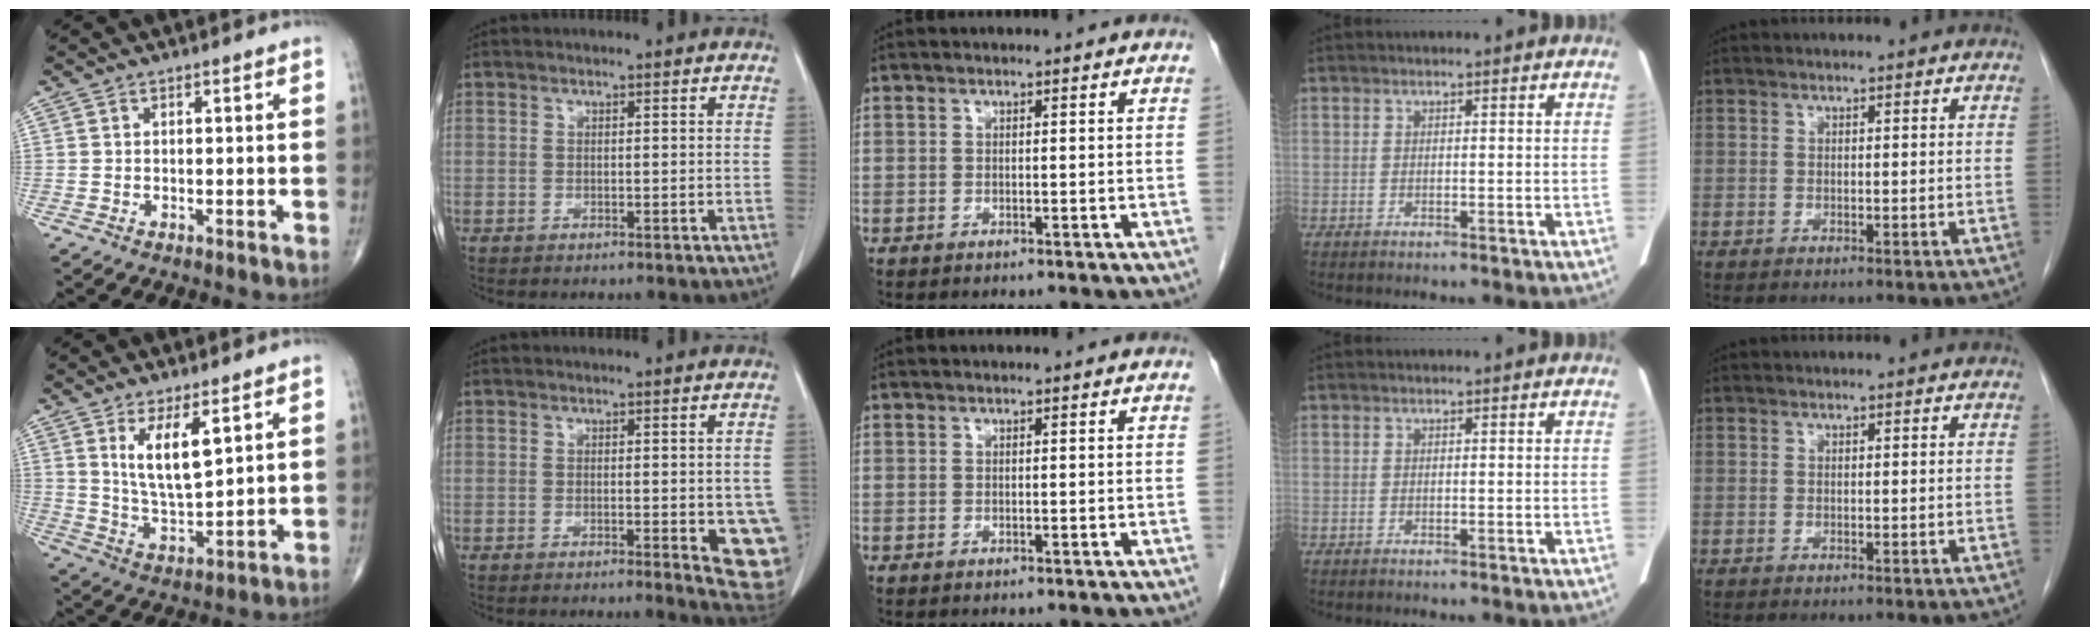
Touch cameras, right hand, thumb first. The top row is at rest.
{"thumb": {"total": 9.4, "force": [4.2, 3.1, 7.8], "torque": [-0.131, -0.038, 0.090]}, "index": {"total": 8.6, "force": [-1.6, 2.0, 8.2], "torque": [-0.085, -0.014, -0.018]}}